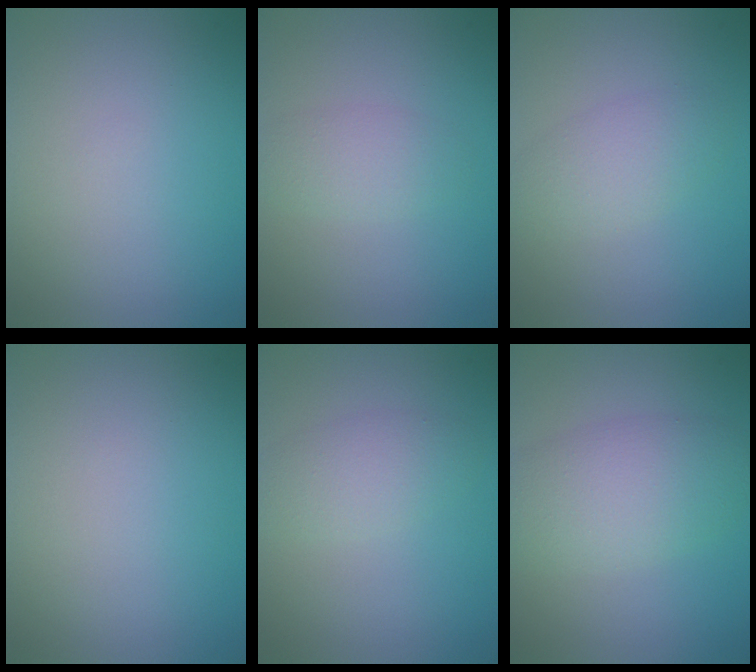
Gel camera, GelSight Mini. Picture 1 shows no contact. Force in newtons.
{"total": 1.9, "press": 1.9, "slide": 0.1}
{"total": 2.7, "press": 2.7, "slide": 0.1}
{"total": 0.0}
{"total": 2.5, "press": 2.5, "slide": 0.1}
{"total": 5.4, "press": 5.4, "slide": 0.3}